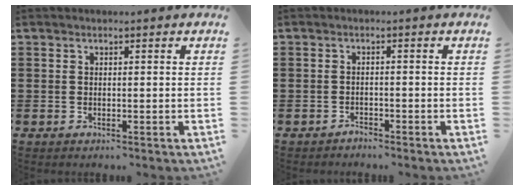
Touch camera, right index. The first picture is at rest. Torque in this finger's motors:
{"motor_torque": [-0.56, 1.49, -0.81, -0.21]}